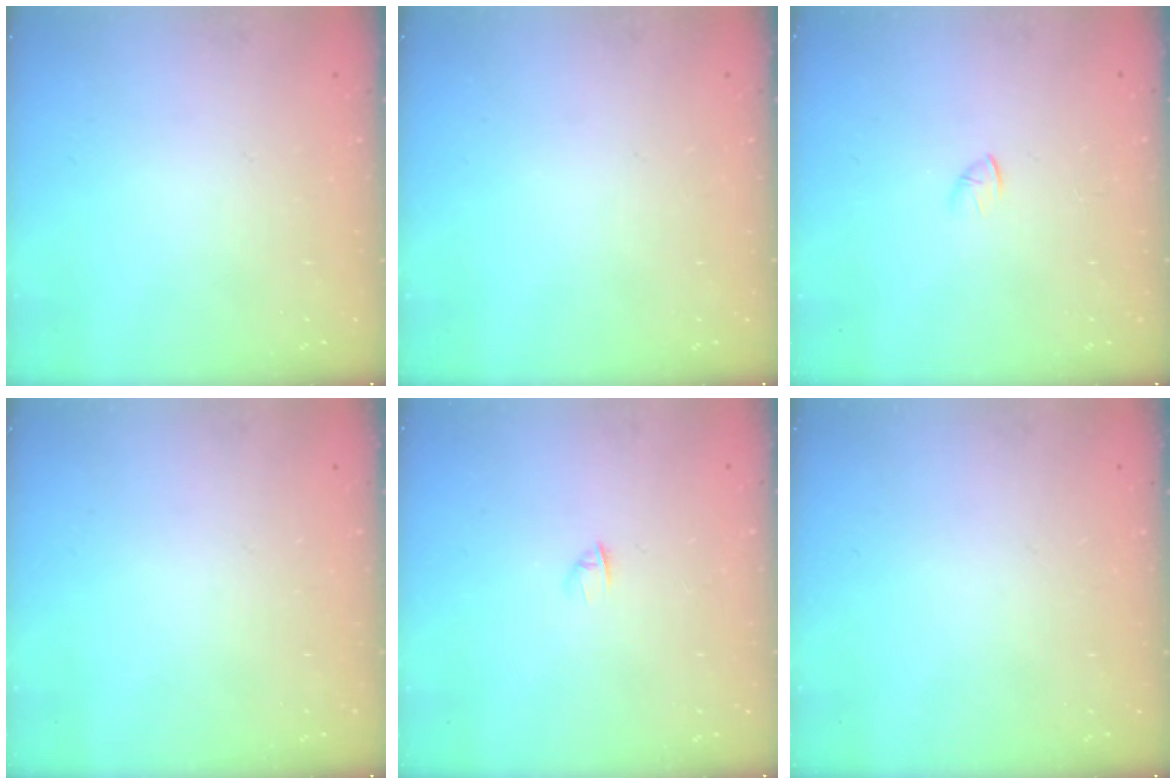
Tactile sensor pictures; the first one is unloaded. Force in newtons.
{"total": 0.0}
{"total": 1.5, "press": 1.4, "slide": 0.4}
{"total": 0.0}
{"total": 1.6, "press": 1.5, "slide": 0.4}
{"total": 0.0}